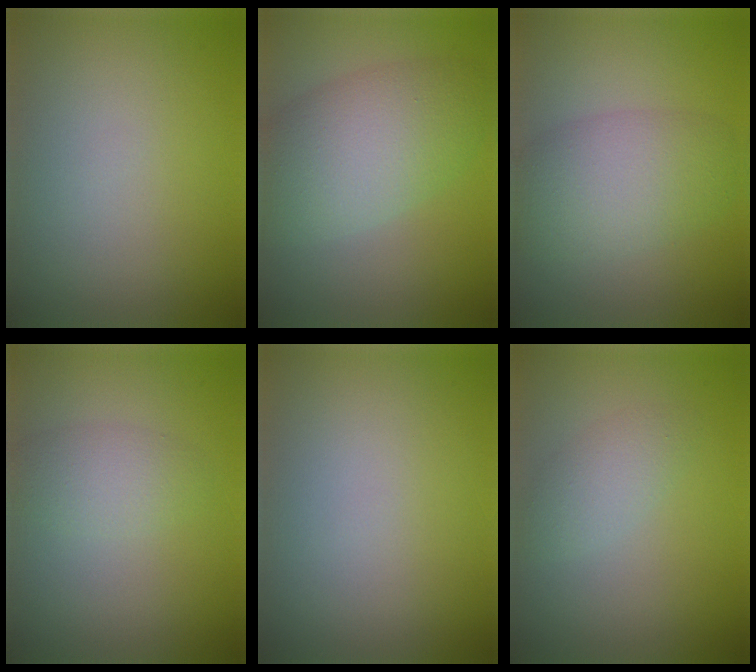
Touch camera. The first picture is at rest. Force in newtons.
{"total": 7.0, "press": 7.0, "slide": 0.5}
{"total": 5.5, "press": 5.5, "slide": 0.4}
{"total": 2.2, "press": 2.1, "slide": 0.1}
{"total": 0.0}
{"total": 1.9, "press": 1.9, "slide": 0.1}